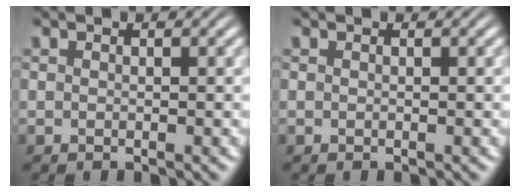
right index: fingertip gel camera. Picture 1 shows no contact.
{"total": 0.0}